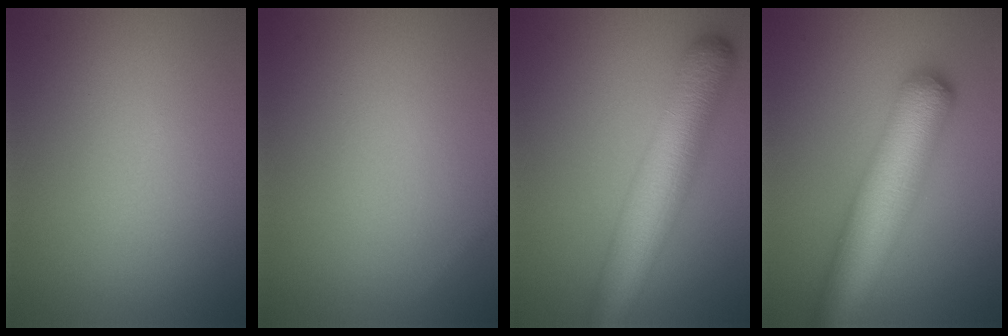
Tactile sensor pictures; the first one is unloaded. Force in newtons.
{"total": 0.5, "press": 0.5, "slide": 0.0}
{"total": 9.1, "press": 9.1, "slide": 0.3}
{"total": 9.7, "press": 9.7, "slide": 0.3}